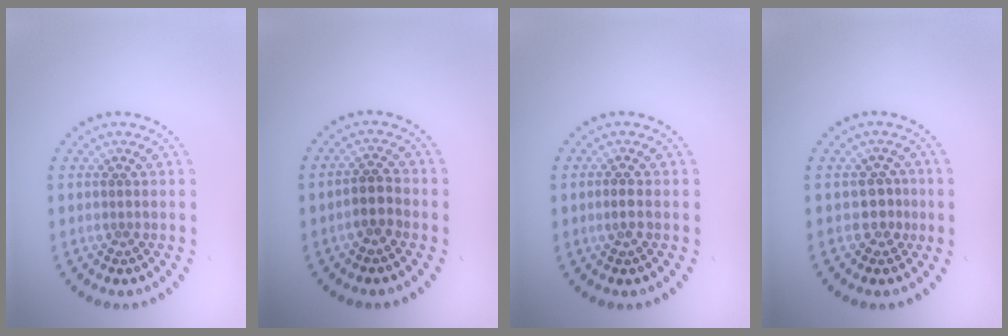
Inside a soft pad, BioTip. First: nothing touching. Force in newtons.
{"total": 2.1, "press": 1.9, "slide": 1.1}
{"total": 0.9, "press": 0.8, "slide": 0.3}
{"total": 1.7, "press": 1.3, "slide": 1.0}